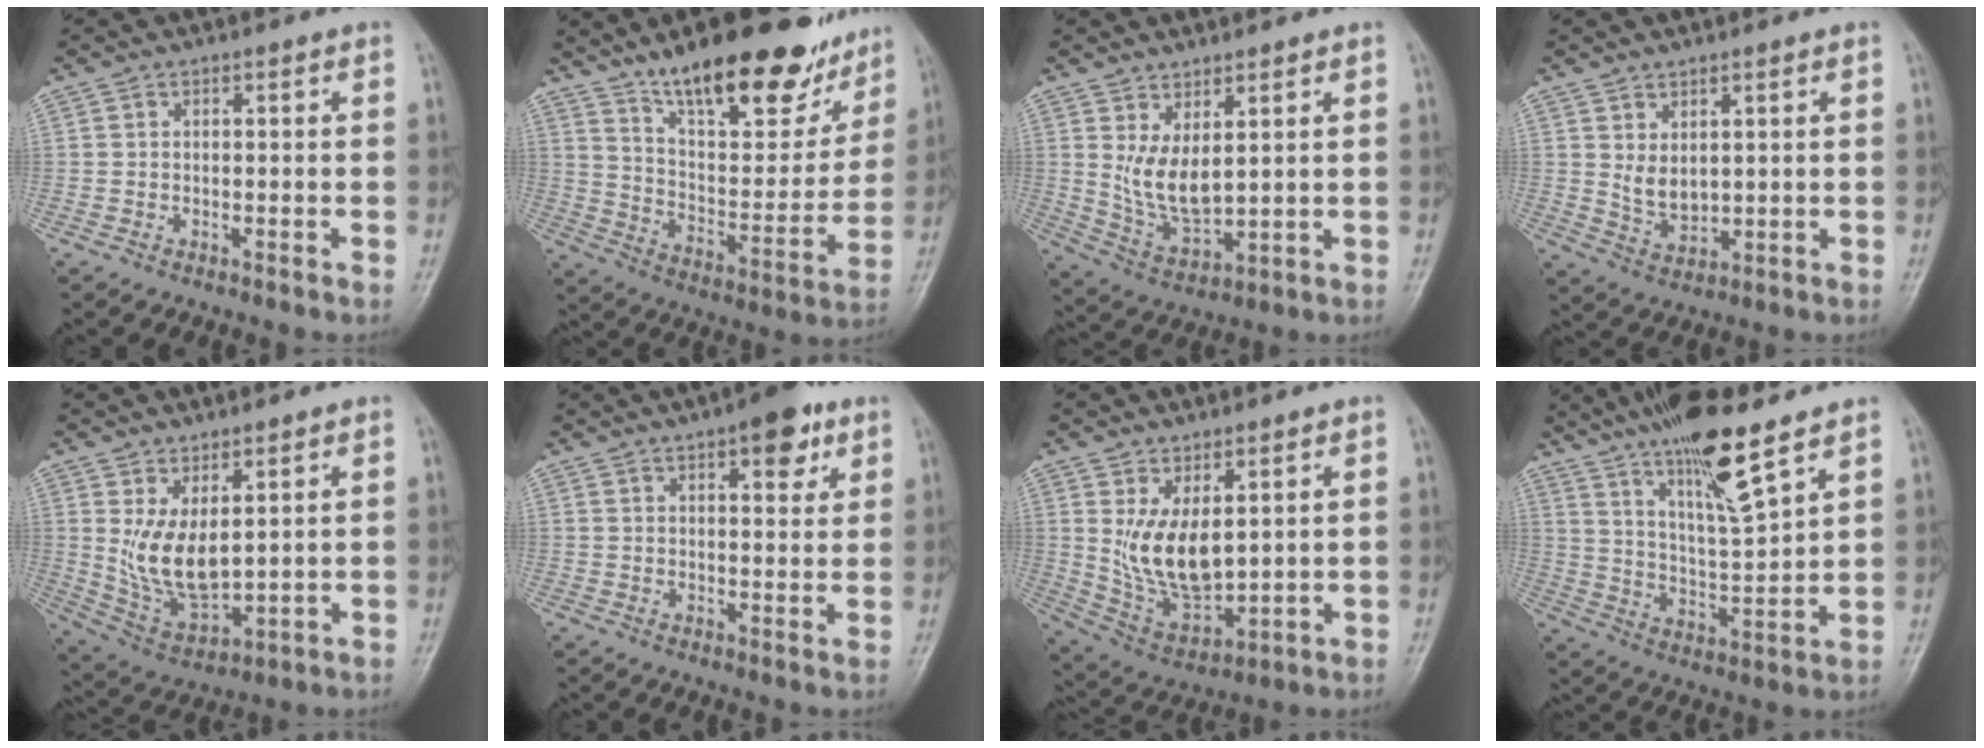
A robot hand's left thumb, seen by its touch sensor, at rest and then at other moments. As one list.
[{"total": 24.5, "force": [17.4, 8.6, 14.9], "torque": [-0.172, -0.076, 0.274]}, {"total": 7.8, "force": [2.6, 3.6, 6.4], "torque": [-0.114, -0.031, 0.066]}, {"total": 4.9, "force": [1.7, 2.9, 3.6], "torque": [-0.053, -0.023, 0.042]}, {"total": 9.9, "force": [2.6, 4.9, 8.2], "torque": [-0.142, -0.030, 0.070]}, {"total": 8.3, "force": [4.5, 3.3, 6.1], "torque": [-0.057, -0.016, 0.056]}, {"total": 11.2, "force": [2.8, 5.8, 9.2], "torque": [-0.151, -0.029, 0.075]}, {"total": 15.3, "force": [10.2, 2.6, 11.2], "torque": [-0.191, -0.055, 0.188]}]